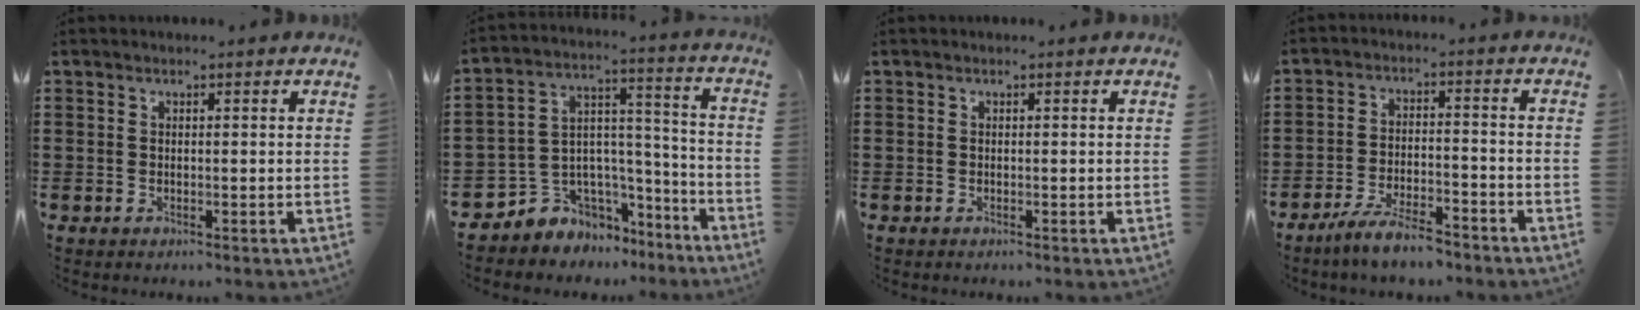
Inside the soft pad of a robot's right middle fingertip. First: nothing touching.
{"total": 5.7, "force": [-3.9, 4.1, -0.7], "torque": [-0.009, 0.000, -0.074]}
{"total": 0.0}
{"total": 6.4, "force": [-5.5, 0.9, 3.1], "torque": [-0.069, -0.003, -0.106]}